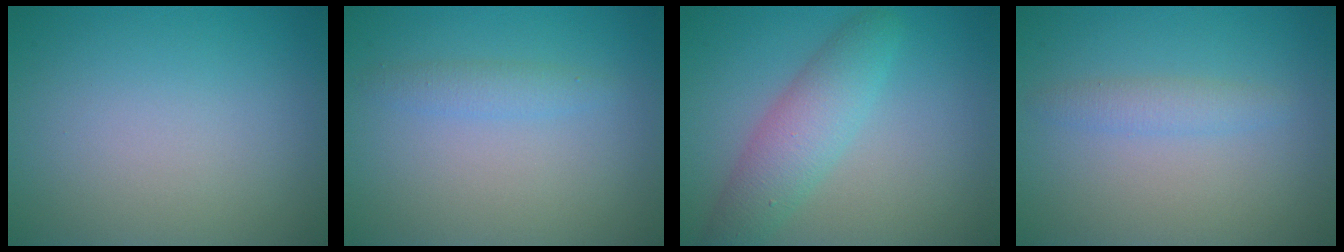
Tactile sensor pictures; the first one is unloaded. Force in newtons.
{"total": 1.5, "press": 1.4, "slide": 0.1}
{"total": 4.2, "press": 4.2, "slide": 0.1}
{"total": 1.6, "press": 1.6, "slide": 0.1}